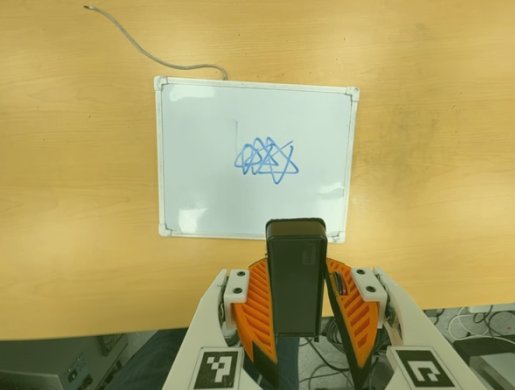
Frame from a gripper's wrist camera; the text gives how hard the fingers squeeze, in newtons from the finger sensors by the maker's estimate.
{"total": 5.4, "left": 5.0, "right": 5.9}